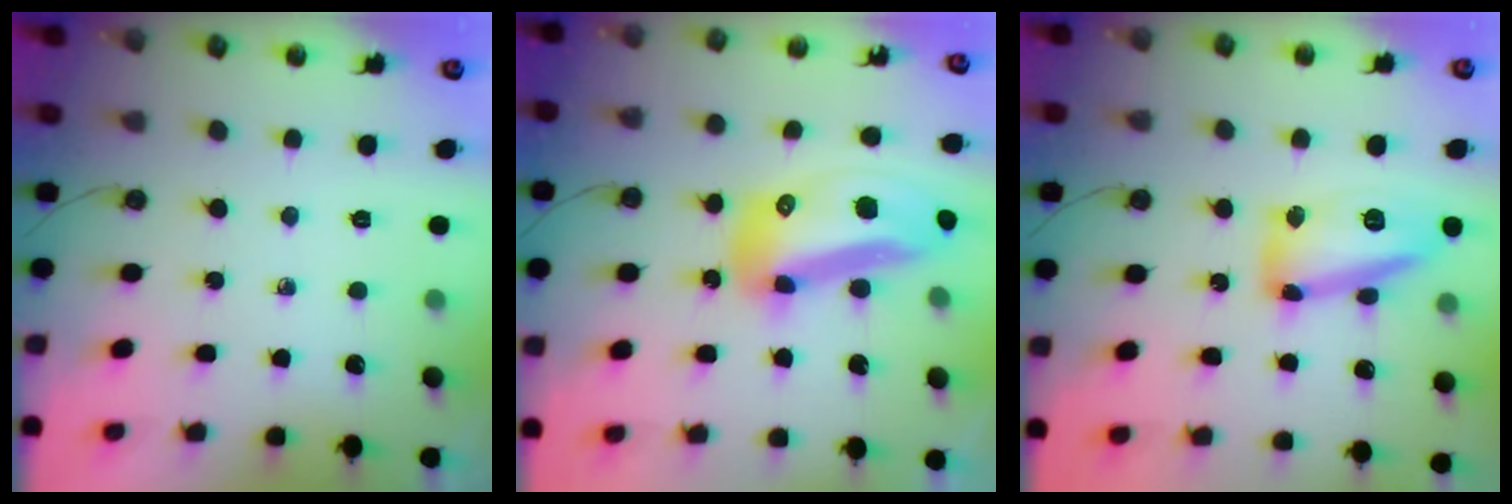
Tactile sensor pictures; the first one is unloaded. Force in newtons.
{"total": 18.2, "press": 18.1, "slide": 2.1}
{"total": 14.6, "press": 14.5, "slide": 0.7}